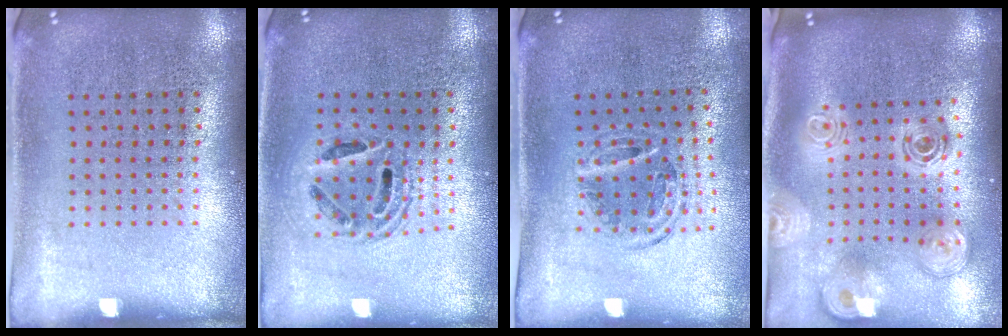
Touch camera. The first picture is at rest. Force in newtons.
{"total": 1.4, "press": 1.2, "slide": 0.6}
{"total": 1.1, "press": 1.0, "slide": 0.2}
{"total": 2.8, "press": 1.9, "slide": 2.0}